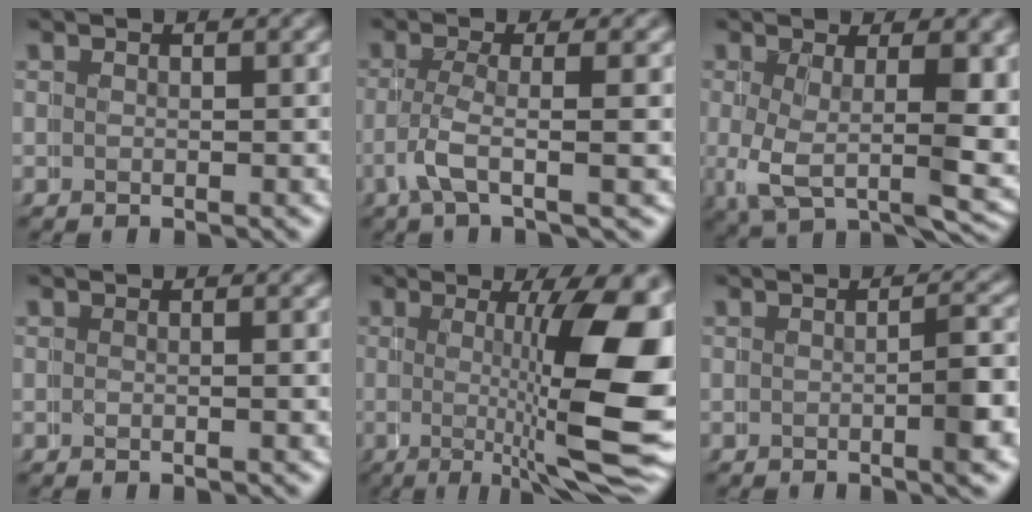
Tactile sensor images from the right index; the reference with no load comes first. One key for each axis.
{"total": 2.5, "fx": -0.4, "fy": 0.2, "fz": 2.5, "tx": -0.073, "ty": -0.008, "tz": -0.012}
{"total": 7.8, "fx": 0.5, "fy": 3.2, "fz": 7.1, "tx": -0.132, "ty": -0.012, "tz": 0.006}
{"total": 0.5, "fx": 0.1, "fy": 0.1, "fz": 0.5, "tx": -0.013, "ty": 0.002, "tz": 0.001}
{"total": 10.7, "fx": -0.3, "fy": 2.6, "fz": 10.4, "tx": -0.134, "ty": -0.005, "tz": -0.002}
{"total": 3.0, "fx": -0.7, "fy": 0.4, "fz": 2.8, "tx": -0.028, "ty": 0.009, "tz": -0.014}